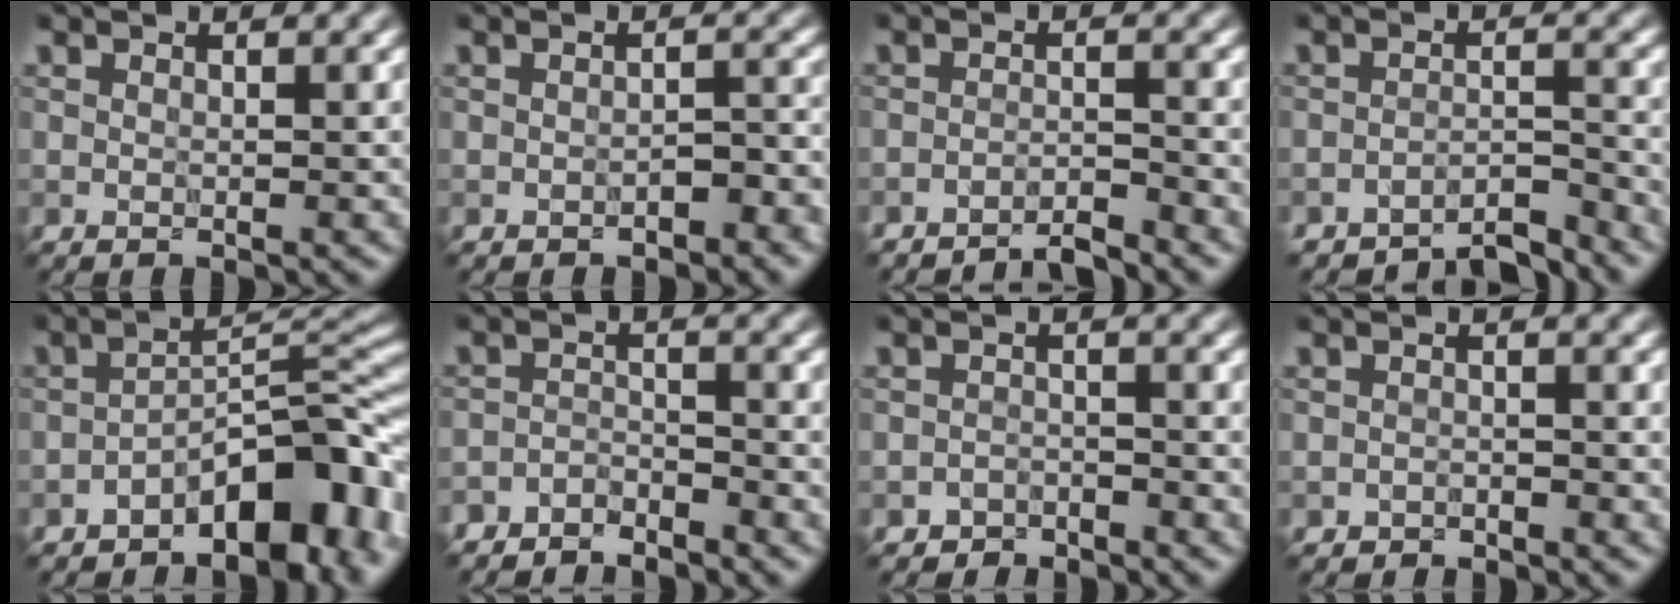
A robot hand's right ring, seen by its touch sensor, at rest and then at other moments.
{"total": 1.9, "force": [-1.4, 0.7, 1.2], "torque": [-0.014, 0.007, -0.019]}
{"total": 2.8, "force": [-2.7, 0.2, 0.8], "torque": [-0.005, 0.005, -0.050]}
{"total": 3.9, "force": [-3.8, 0.5, 0.9], "torque": [-0.012, 0.005, -0.063]}
{"total": 8.5, "force": [-4.6, 3.5, 6.2], "torque": [-0.070, 0.017, -0.082]}
{"total": 2.9, "force": [-2.8, 0.6, 0.2], "torque": [-0.005, 0.000, -0.059]}
{"total": 1.7, "force": [-1.5, 0.7, -0.3], "torque": [0.011, 0.011, -0.030]}
{"total": 1.0, "force": [-0.9, 0.4, -0.2], "torque": [0.008, 0.006, -0.018]}